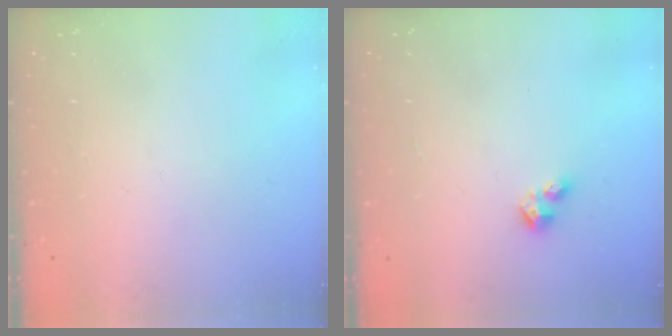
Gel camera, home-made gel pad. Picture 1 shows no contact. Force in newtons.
{"total": 2.9, "press": 2.8, "slide": 0.6}